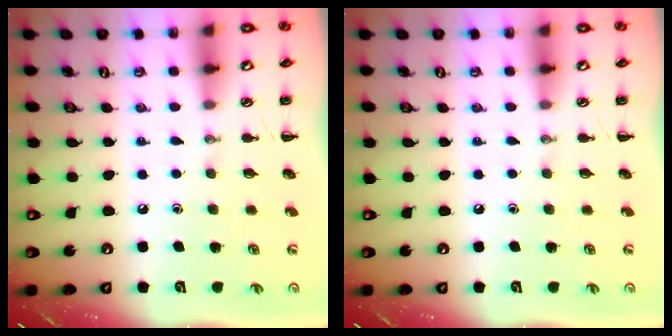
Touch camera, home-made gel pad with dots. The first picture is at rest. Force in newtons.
{"total": 0.0}